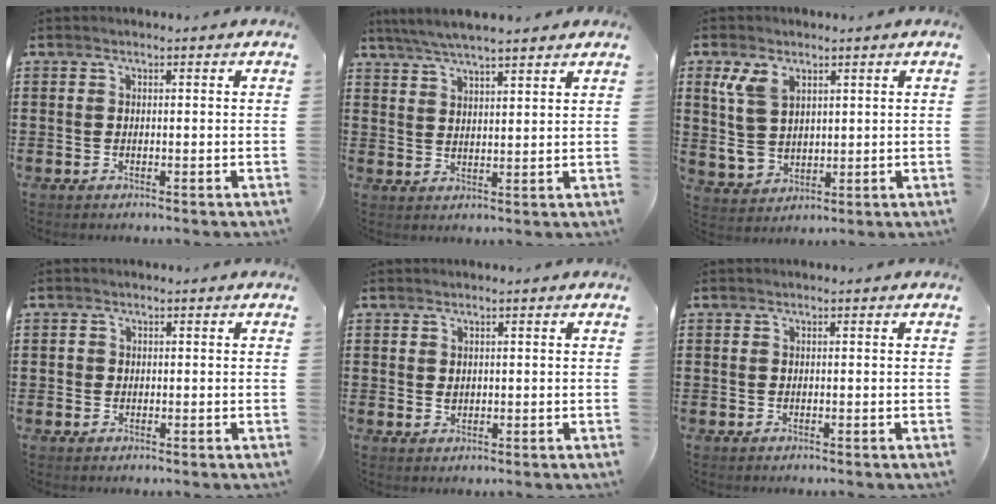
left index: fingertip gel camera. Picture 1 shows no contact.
{"total": 4.6, "force": [4.1, 0.3, 2.0], "torque": [-0.050, -0.011, 0.073]}
{"total": 7.0, "force": [2.9, 4.5, 4.4], "torque": [-0.122, 0.007, 0.049]}
{"total": 0.8, "force": [0.1, 0.8, 0.3], "torque": [-0.008, 0.004, 0.001]}
{"total": 1.0, "force": [0.3, 0.8, 0.5], "torque": [-0.013, 0.007, 0.005]}
{"total": 0.0}